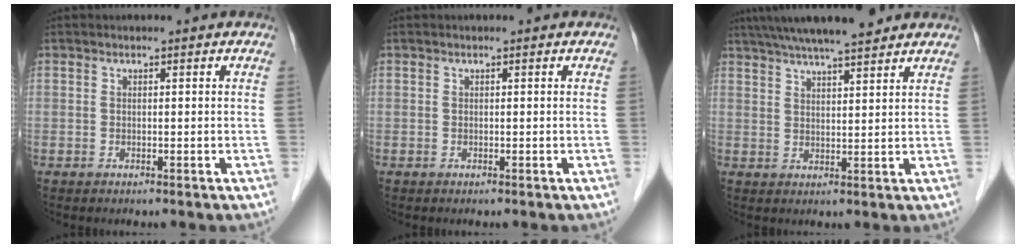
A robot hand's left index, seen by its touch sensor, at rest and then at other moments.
{"total": 0.0}
{"total": 12.0, "force": [10.3, 1.0, 6.1], "torque": [-0.102, 0.027, 0.157]}